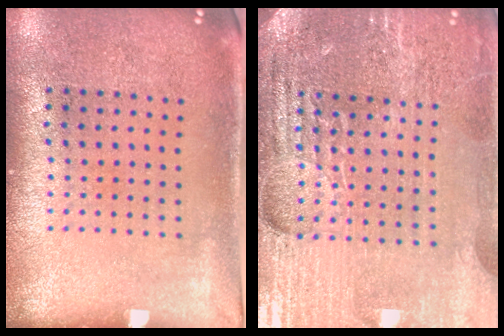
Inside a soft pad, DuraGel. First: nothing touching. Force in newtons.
{"total": 4.7, "press": 4.5, "slide": 1.5}